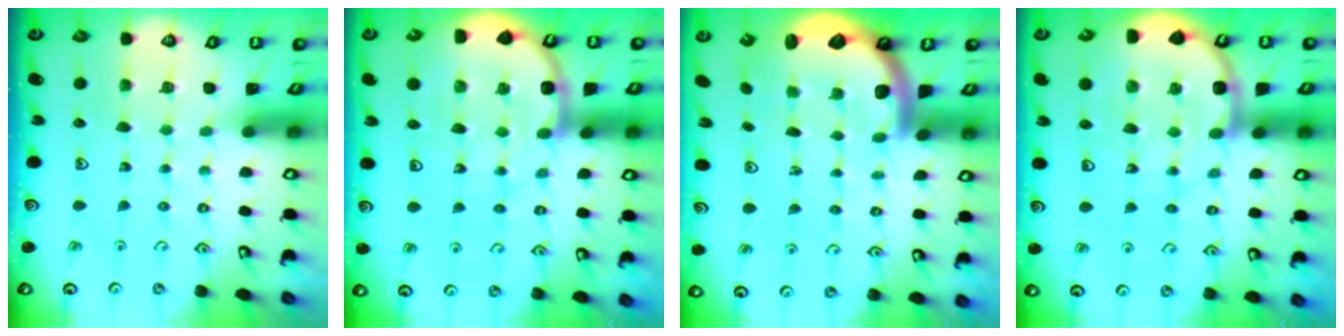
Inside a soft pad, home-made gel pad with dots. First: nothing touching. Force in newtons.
{"total": 9.9, "press": 9.4, "slide": 3.0}
{"total": 3.2, "press": 3.1, "slide": 0.5}
{"total": 9.9, "press": 9.4, "slide": 3.0}